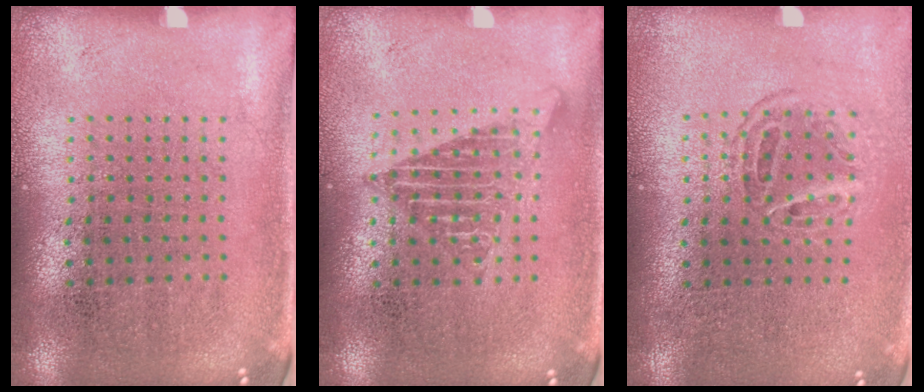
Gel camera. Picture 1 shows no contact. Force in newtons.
{"total": 1.2, "press": 1.2, "slide": 0.1}
{"total": 1.4, "press": 1.1, "slide": 0.8}